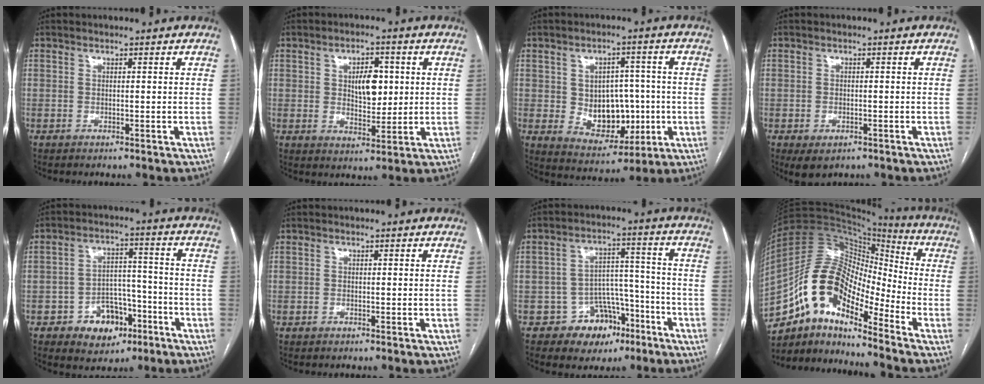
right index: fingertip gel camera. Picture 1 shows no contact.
{"total": 6.5, "force": [1.3, 3.5, 5.3], "torque": [-0.079, 0.005, 0.028]}
{"total": 10.5, "force": [-0.6, 7.3, 7.6], "torque": [-0.111, 0.016, 0.010]}
{"total": 3.3, "force": [-1.7, 1.9, 2.0], "torque": [-0.034, -0.006, -0.014]}
{"total": 8.6, "force": [-4.4, 6.1, 4.3], "torque": [-0.060, 0.025, -0.060]}
{"total": 0.0}
{"total": 8.6, "force": [-5.0, 6.6, 2.5], "torque": [-0.014, 0.040, -0.065]}
{"total": 14.8, "force": [-9.2, 5.7, 10.0], "torque": [-0.187, 0.053, -0.164]}